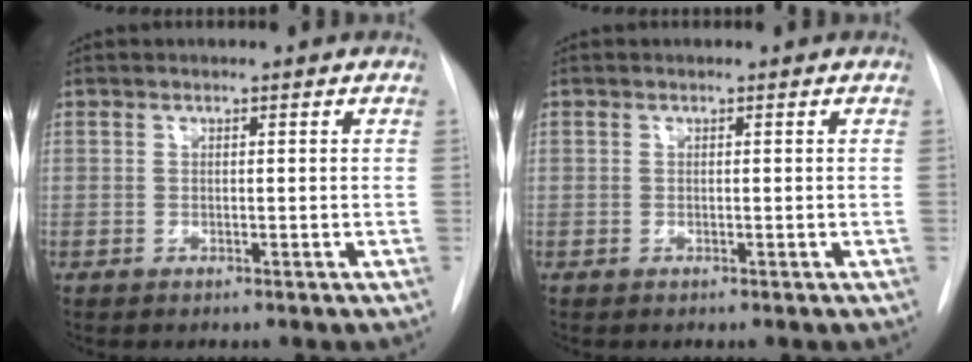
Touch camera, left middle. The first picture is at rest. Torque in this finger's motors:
{"motor_torque": [-0.06, 0.06, 0.00, 0.00]}